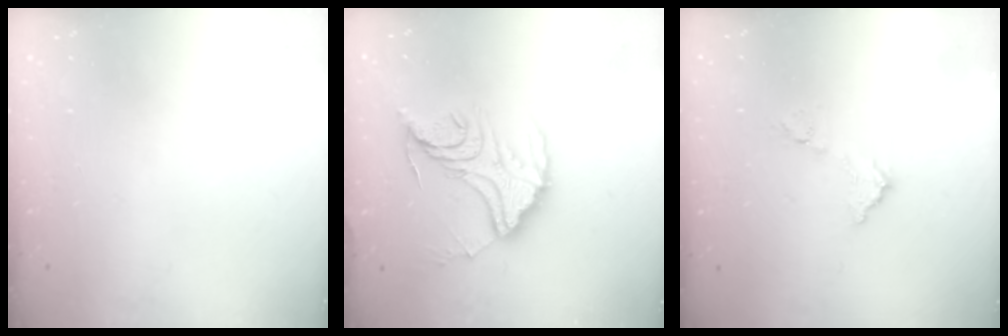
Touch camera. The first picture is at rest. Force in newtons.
{"total": 16.6, "press": 16.6, "slide": 1.3}
{"total": 7.0, "press": 7.0, "slide": 0.3}